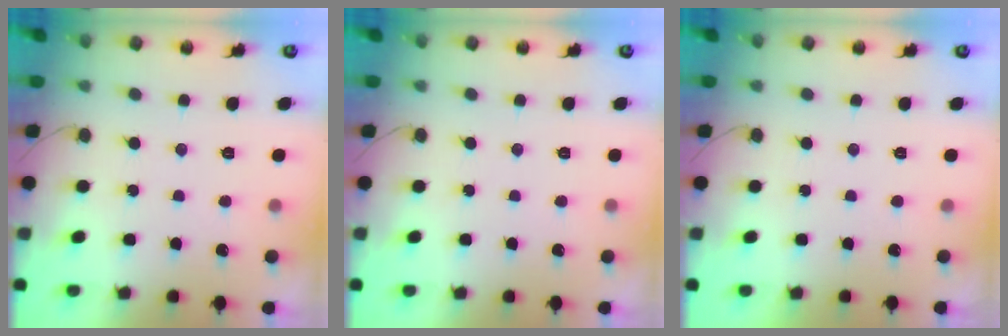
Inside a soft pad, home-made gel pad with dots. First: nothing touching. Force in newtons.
{"total": 0.0}
{"total": 1.7, "press": 1.7, "slide": 0.0}